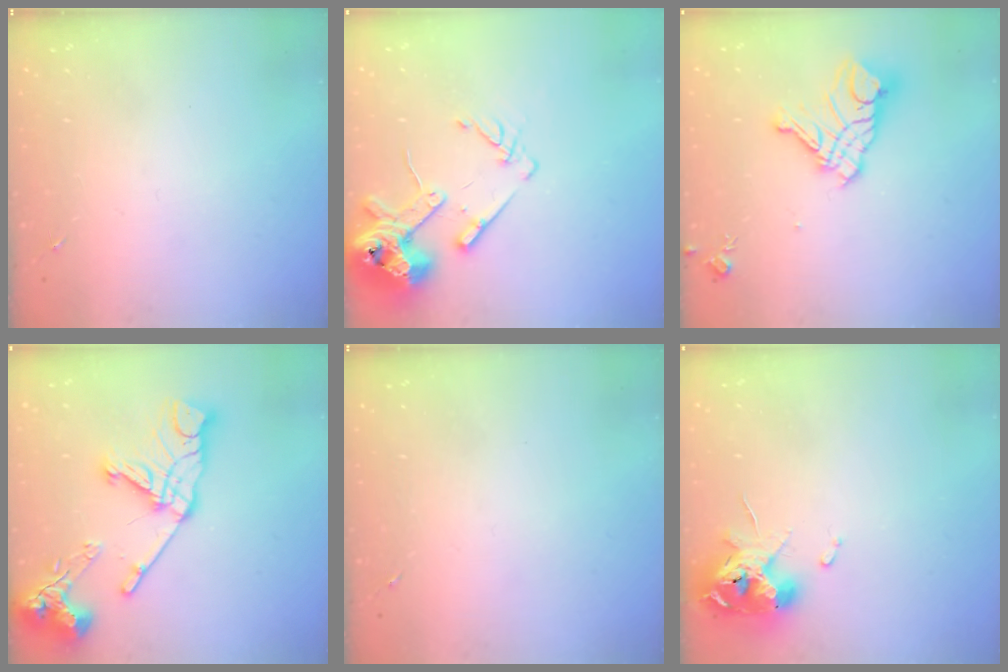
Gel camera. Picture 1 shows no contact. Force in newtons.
{"total": 15.2, "press": 14.9, "slide": 2.8}
{"total": 14.3, "press": 14.2, "slide": 1.6}
{"total": 20.1, "press": 20.0, "slide": 2.3}
{"total": 0.0}
{"total": 14.0, "press": 13.9, "slide": 1.7}